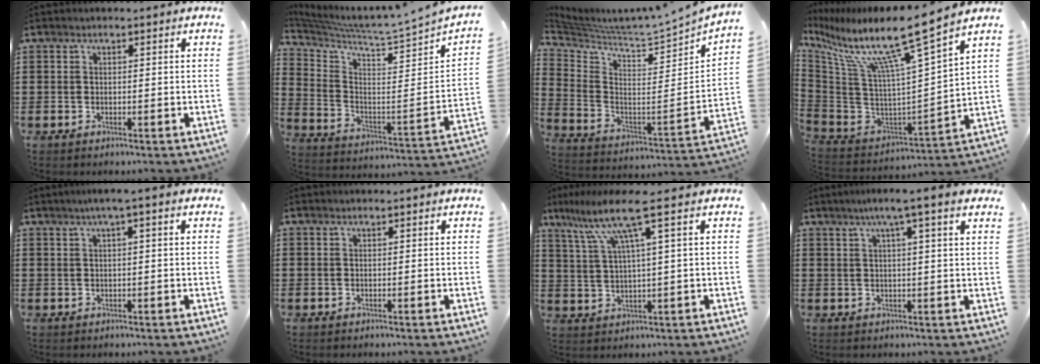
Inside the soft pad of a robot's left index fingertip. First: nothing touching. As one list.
[{"total": 3.8, "force": [3.4, -1.0, 1.4], "torque": [-0.052, -0.059, 0.047]}, {"total": 3.0, "force": [2.9, -0.8, 0.4], "torque": [-0.035, -0.059, 0.038]}, {"total": 12.4, "force": [8.7, -0.3, 8.8], "torque": [-0.186, -0.069, 0.131]}, {"total": 1.9, "force": [0.5, -0.1, 1.8], "torque": [-0.033, 0.000, 0.008]}, {"total": 0.0}, {"total": 9.5, "force": [4.7, 0.6, 8.3], "torque": [-0.185, -0.012, 0.073]}, {"total": 4.3, "force": [2.5, -0.6, 3.4], "torque": [-0.071, 0.001, 0.040]}]